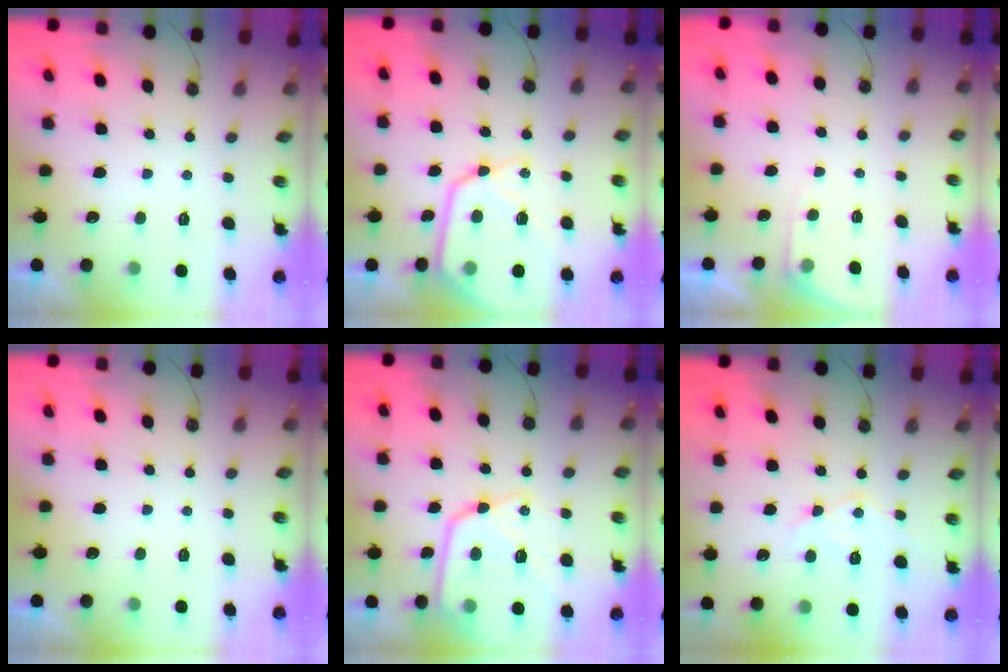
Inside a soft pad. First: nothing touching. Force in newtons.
{"total": 15.6, "press": 15.6, "slide": 0.9}
{"total": 3.1, "press": 3.0, "slide": 0.5}
{"total": 0.0}
{"total": 17.6, "press": 17.5, "slide": 1.6}
{"total": 10.8, "press": 10.7, "slide": 0.9}